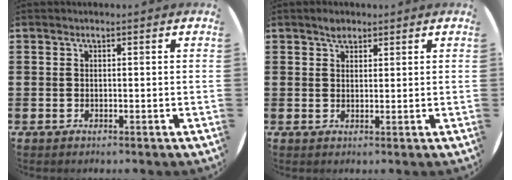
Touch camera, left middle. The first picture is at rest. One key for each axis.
{"total": 1.8, "fx": 1.5, "fy": 0.9, "fz": 0.4, "tx": -0.003, "ty": 0.000, "tz": 0.027}